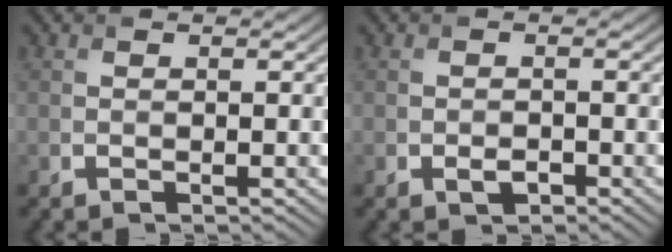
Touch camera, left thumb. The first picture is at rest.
{"total": 1.5, "force": [-0.9, 0.9, 0.9], "torque": [-0.016, -0.003, -0.016]}